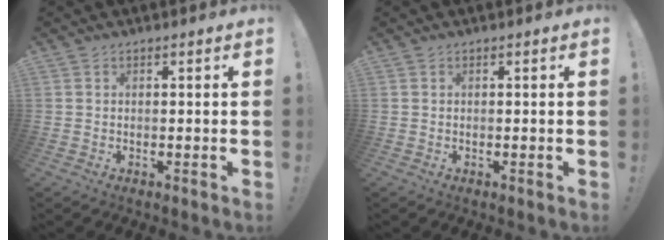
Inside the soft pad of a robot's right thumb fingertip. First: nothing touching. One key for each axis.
{"total": 0.0}